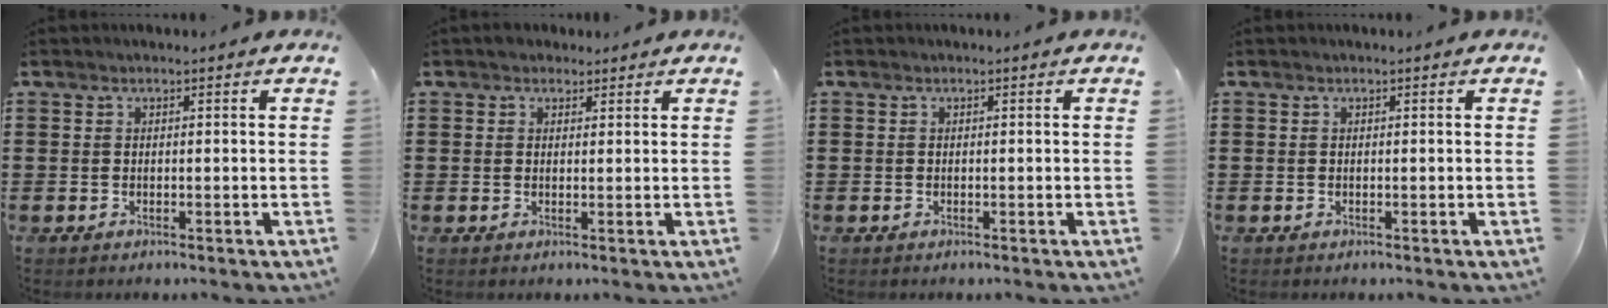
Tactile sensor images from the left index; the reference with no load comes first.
{"total": 1.6, "force": [1.3, 0.9, 0.1], "torque": [-0.005, 0.006, 0.026]}
{"total": 0.0}
{"total": 0.0}